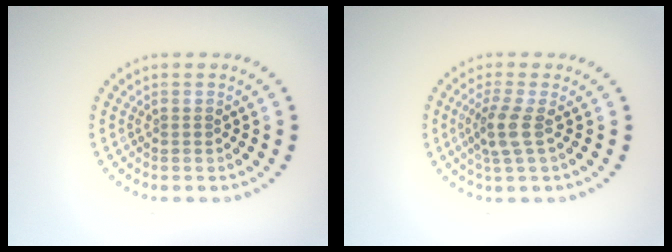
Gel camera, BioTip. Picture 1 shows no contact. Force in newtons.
{"total": 2.7, "press": 2.0, "slide": 1.8}